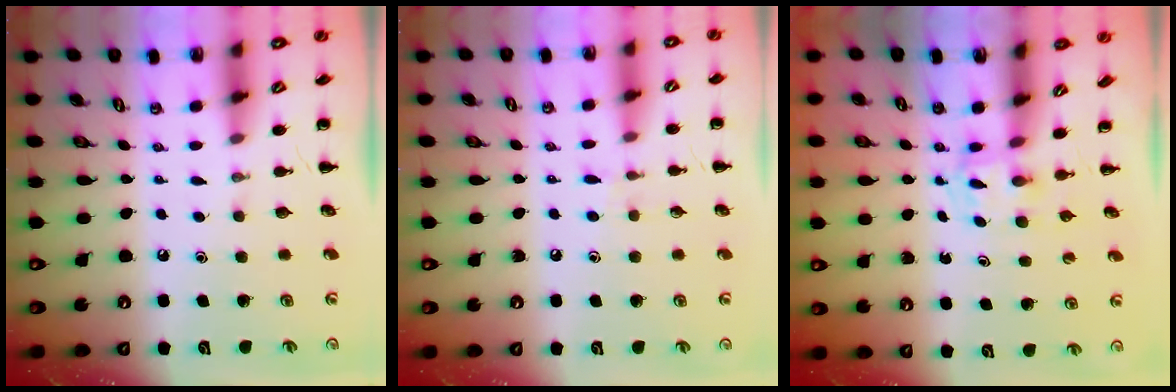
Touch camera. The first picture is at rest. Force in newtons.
{"total": 5.4, "press": 4.9, "slide": 2.2}
{"total": 2.4, "press": 2.2, "slide": 1.0}